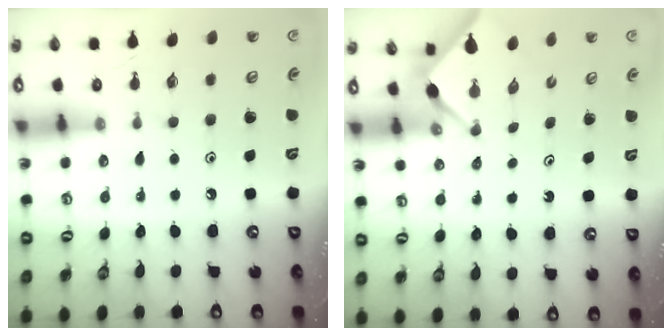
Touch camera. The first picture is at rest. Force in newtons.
{"total": 3.1, "press": 3.1, "slide": 0.2}